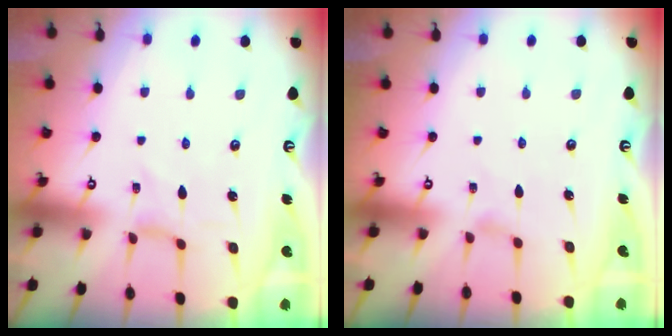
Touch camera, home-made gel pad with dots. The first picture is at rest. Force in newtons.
{"total": 0.0}